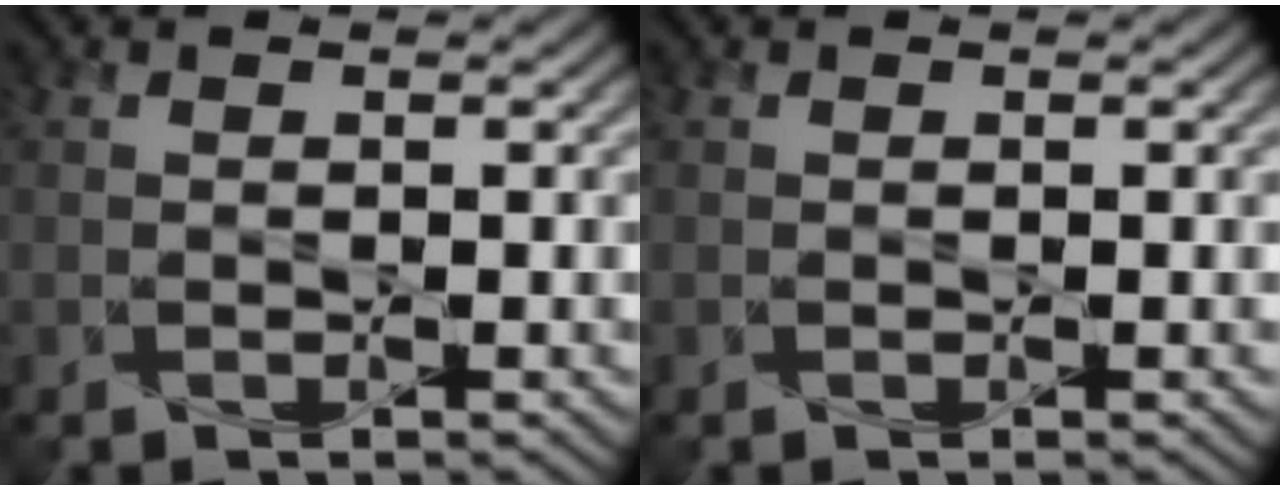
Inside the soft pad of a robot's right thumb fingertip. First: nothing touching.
{"total": 0.0}